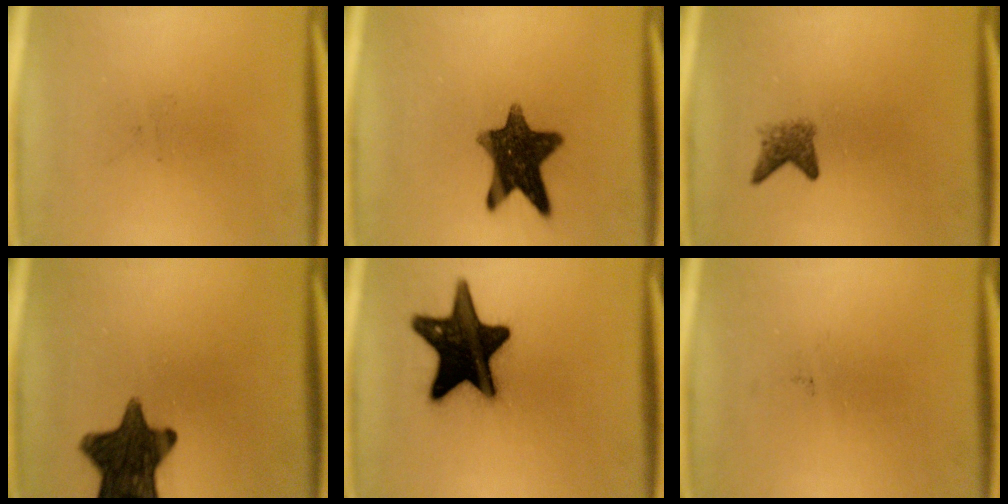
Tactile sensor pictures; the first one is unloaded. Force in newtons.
{"total": 11.9}
{"total": 2.3}
{"total": 13.8}
{"total": 19.1}
{"total": 0.0}